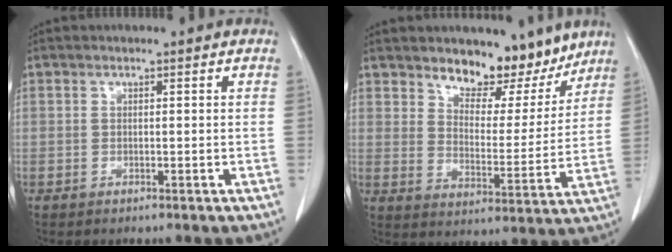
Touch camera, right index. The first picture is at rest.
{"total": 10.3, "force": [8.7, 4.0, 3.9], "torque": [-0.045, -0.021, 0.132]}